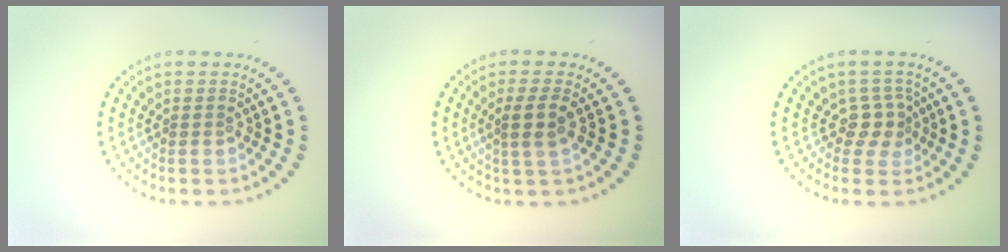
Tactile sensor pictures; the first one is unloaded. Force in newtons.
{"total": 2.2, "press": 1.9, "slide": 1.1}
{"total": 2.1, "press": 1.5, "slide": 1.5}